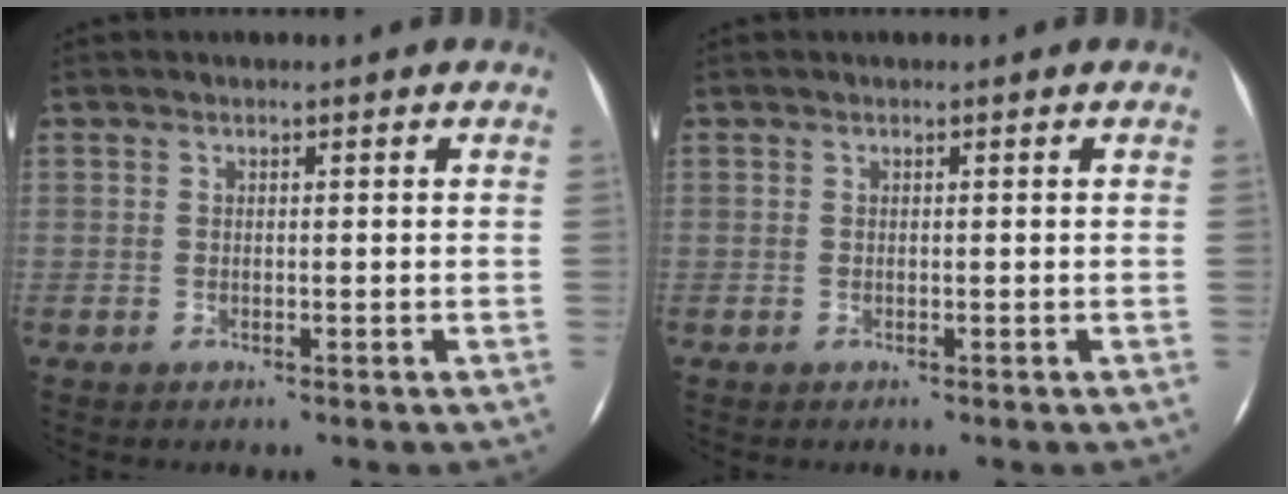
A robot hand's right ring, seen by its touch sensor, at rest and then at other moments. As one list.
[{"total": 0.0}]